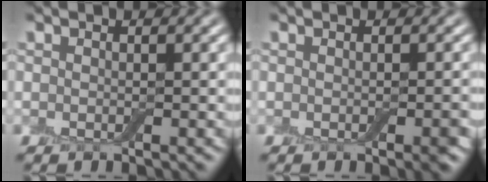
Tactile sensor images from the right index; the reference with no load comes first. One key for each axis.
{"total": 1.4, "fx": -0.5, "fy": 0.2, "fz": 1.2, "tx": -0.014, "ty": -0.002, "tz": -0.006}